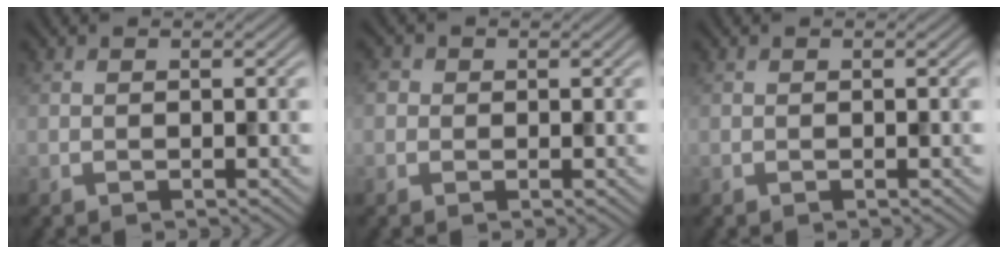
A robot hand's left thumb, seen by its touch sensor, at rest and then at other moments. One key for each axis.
{"total": 1.7, "fx": 0.2, "fy": 1.6, "fz": 0.5, "tx": -0.014, "ty": 0.001, "tz": -0.002}
{"total": 0.0}